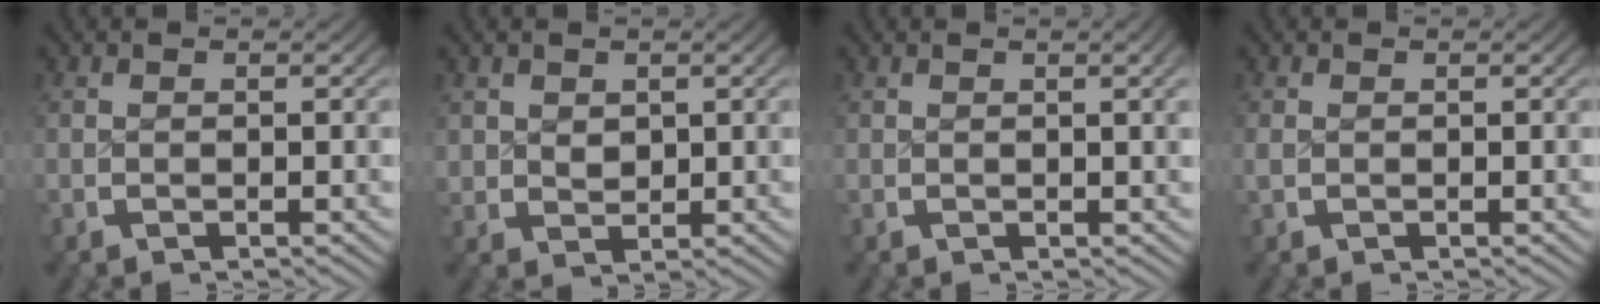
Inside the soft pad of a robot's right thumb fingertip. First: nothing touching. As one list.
[{"total": 2.7, "force": [1.2, 2.1, 1.3], "torque": [-0.034, -0.018, 0.039]}, {"total": 1.0, "force": [0.3, -0.1, 1.0], "torque": [-0.017, 0.005, 0.008]}, {"total": 0.8, "force": [0.1, 0.7, 0.4], "torque": [-0.016, -0.003, 0.004]}]